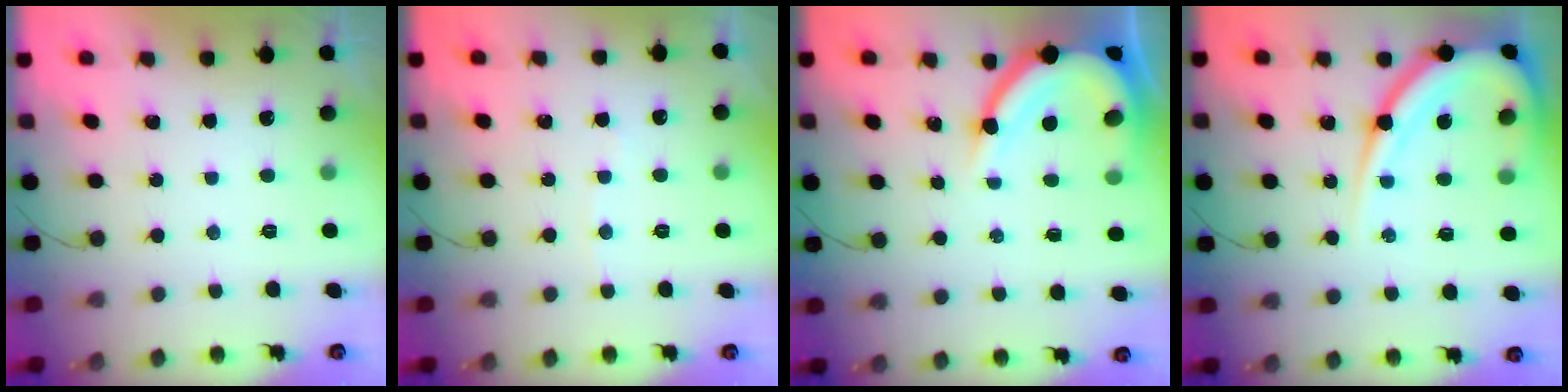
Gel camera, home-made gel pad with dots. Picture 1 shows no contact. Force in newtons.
{"total": 2.0, "press": 2.0, "slide": 0.3}
{"total": 11.3, "press": 11.2, "slide": 1.2}
{"total": 16.0, "press": 16.0, "slide": 1.6}